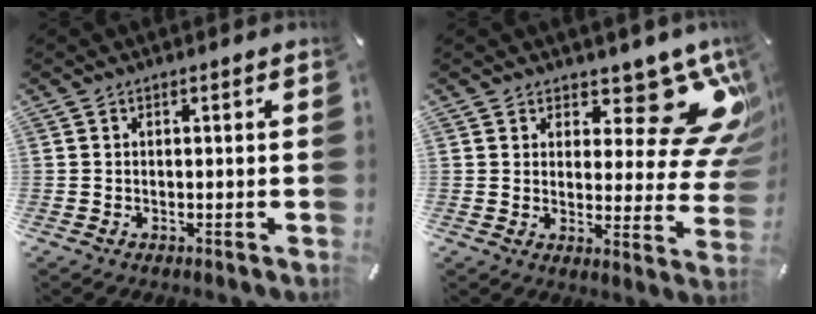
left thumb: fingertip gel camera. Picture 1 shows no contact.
{"total": 14.0, "force": [9.2, 5.6, 8.9], "torque": [-0.102, -0.081, 0.155]}